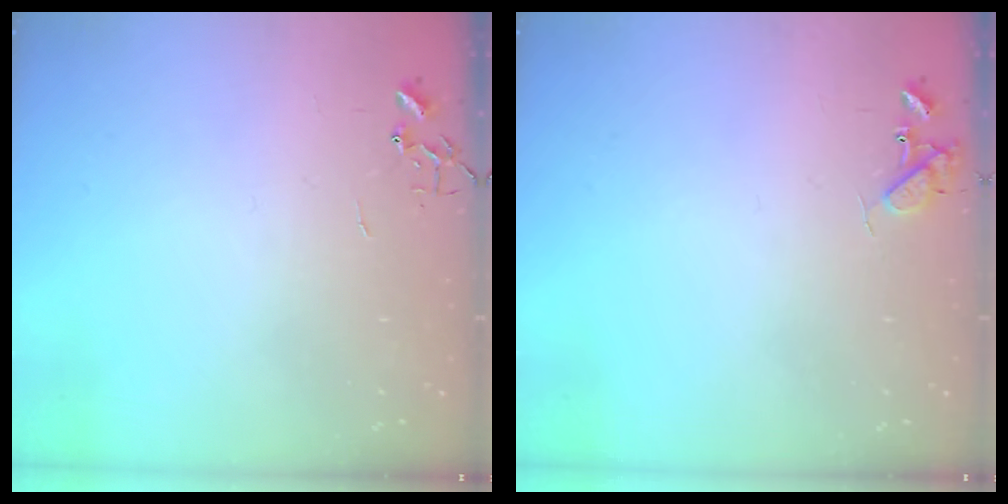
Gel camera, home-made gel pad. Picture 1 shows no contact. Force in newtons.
{"total": 8.6, "press": 8.6, "slide": 0.7}